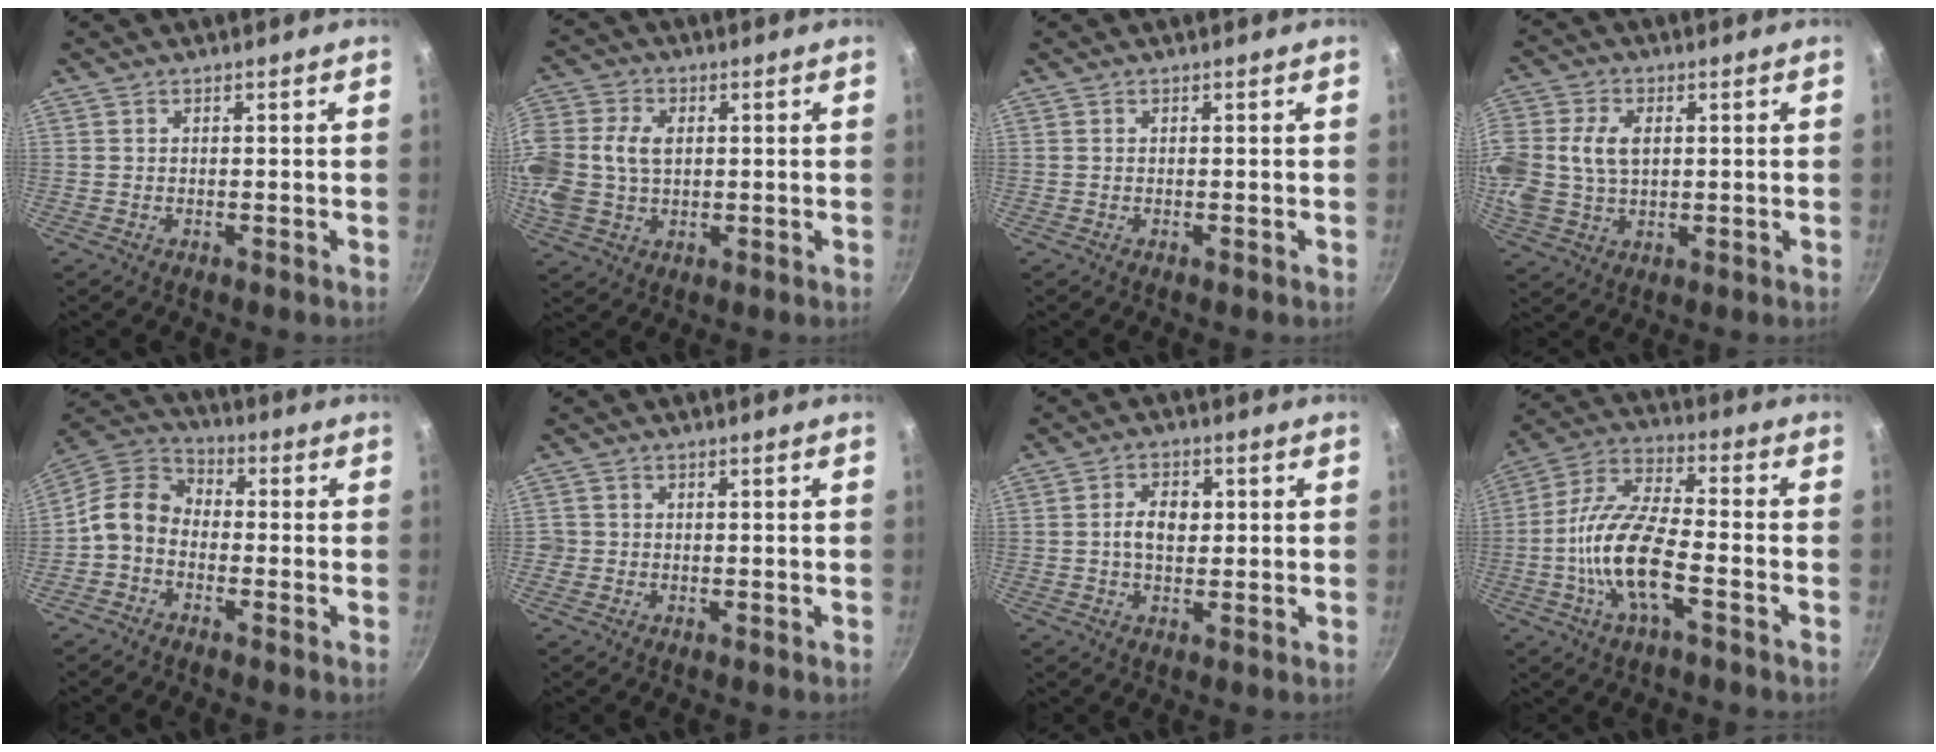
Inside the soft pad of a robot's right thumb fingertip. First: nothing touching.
{"total": 17.7, "force": [1.6, 13.0, 11.9], "torque": [-0.313, 0.021, 0.042]}
{"total": 0.0}
{"total": 15.8, "force": [1.9, 11.2, 11.0], "torque": [-0.278, 0.009, 0.044]}
{"total": 9.1, "force": [-2.1, 7.1, 5.4], "torque": [-0.094, 0.038, -0.058]}
{"total": 1.6, "force": [-0.3, 1.6, 0.1], "torque": [0.009, 0.007, -0.007]}
{"total": 5.4, "force": [0.5, 3.5, 4.1], "torque": [-0.062, 0.006, 0.004]}
{"total": 14.7, "force": [-3.9, 5.3, 13.1], "torque": [-0.269, 0.035, -0.075]}